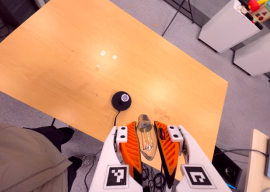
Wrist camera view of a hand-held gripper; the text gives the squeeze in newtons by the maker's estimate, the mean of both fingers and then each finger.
{"total": 20.6, "left": 22.2, "right": 19.0}